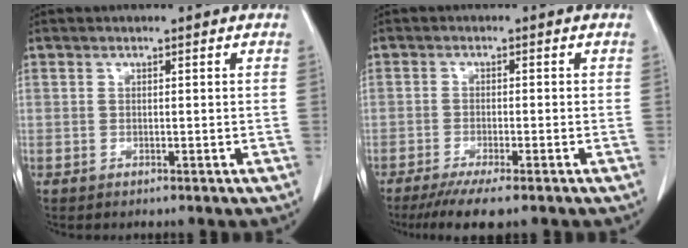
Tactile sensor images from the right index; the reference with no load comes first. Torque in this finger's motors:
{"motor_torque": [0.11, 0.06, 0.04, 0.00]}